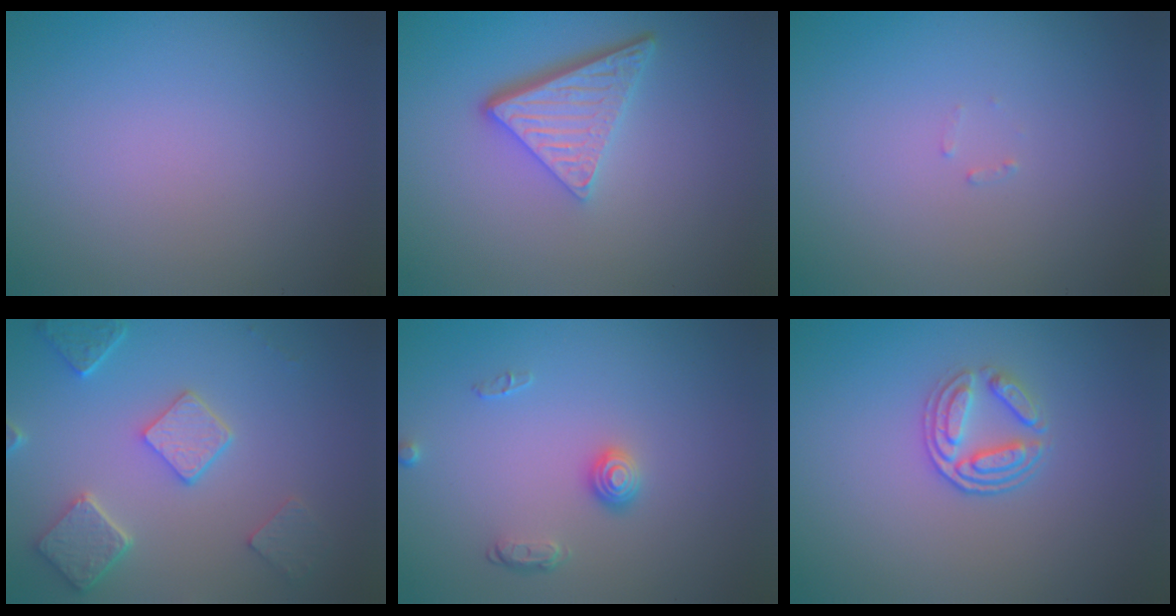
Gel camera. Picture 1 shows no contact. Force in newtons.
{"total": 5.1, "press": 3.6, "slide": 3.6}
{"total": 0.6, "press": 0.6, "slide": 0.1}
{"total": 4.9, "press": 4.0, "slide": 2.9}
{"total": 1.7, "press": 1.4, "slide": 1.0}
{"total": 2.6, "press": 2.1, "slide": 1.6}